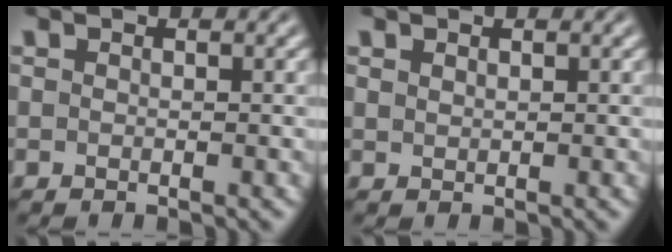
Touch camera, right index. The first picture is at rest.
{"total": 0.9, "force": [0.6, -0.7, -0.1], "torque": [0.010, -0.002, 0.020]}